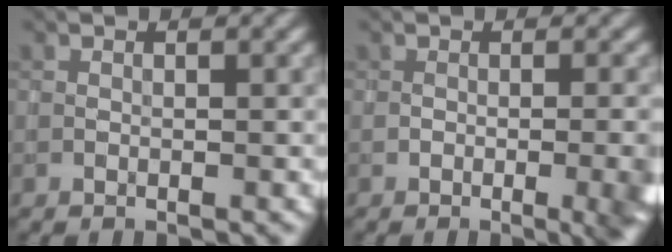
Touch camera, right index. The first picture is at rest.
{"total": 6.5, "force": [-1.5, 2.6, 5.7], "torque": [-0.047, -0.005, -0.010]}